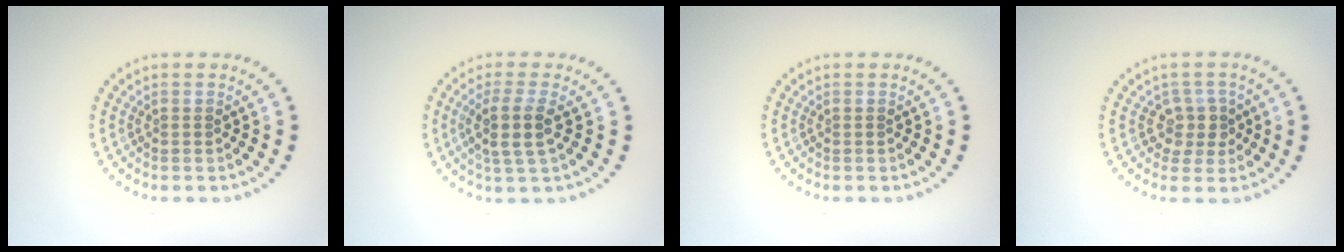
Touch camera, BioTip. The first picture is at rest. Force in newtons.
{"total": 3.0, "press": 2.5, "slide": 1.6}
{"total": 0.0}
{"total": 2.3, "press": 1.9, "slide": 1.2}